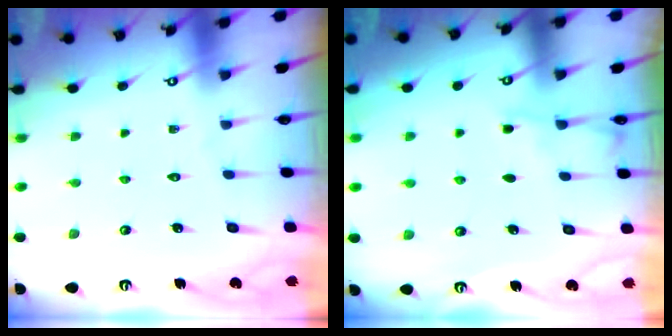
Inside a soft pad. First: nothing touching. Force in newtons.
{"total": 2.6, "press": 2.5, "slide": 0.4}